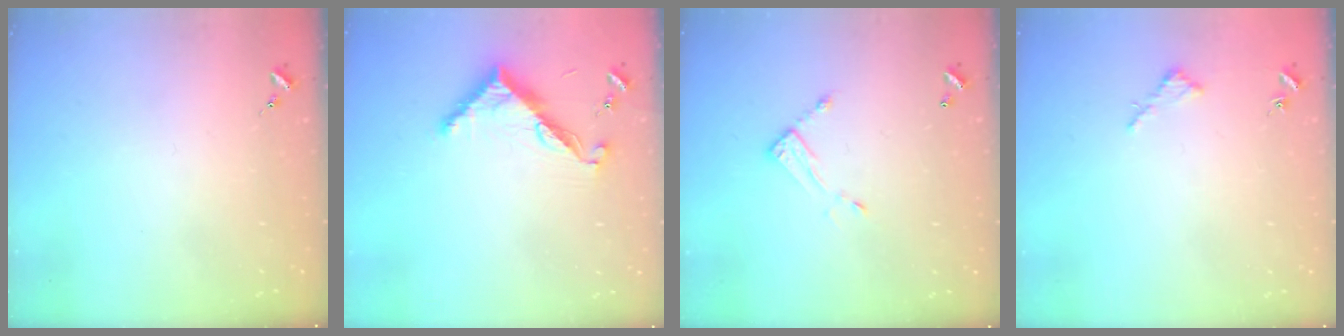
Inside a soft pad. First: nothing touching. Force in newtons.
{"total": 8.5, "press": 8.5, "slide": 0.6}
{"total": 7.2, "press": 7.2, "slide": 0.3}
{"total": 2.6, "press": 2.6, "slide": 0.2}